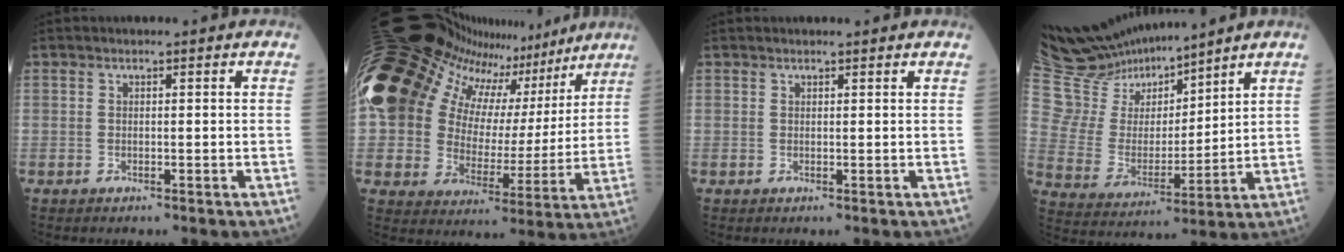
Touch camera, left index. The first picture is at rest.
{"total": 29.6, "force": [18.7, 16.1, 16.5], "torque": [-0.321, 0.100, 0.294]}
{"total": 0.9, "force": [0.9, 0.0, 0.0], "torque": [-0.008, 0.005, 0.015]}
{"total": 12.7, "force": [12.2, 3.4, 1.4], "torque": [-0.054, 0.006, 0.247]}